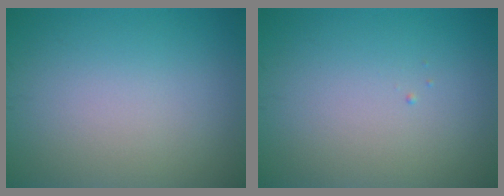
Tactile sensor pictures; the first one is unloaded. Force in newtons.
{"total": 0.0}